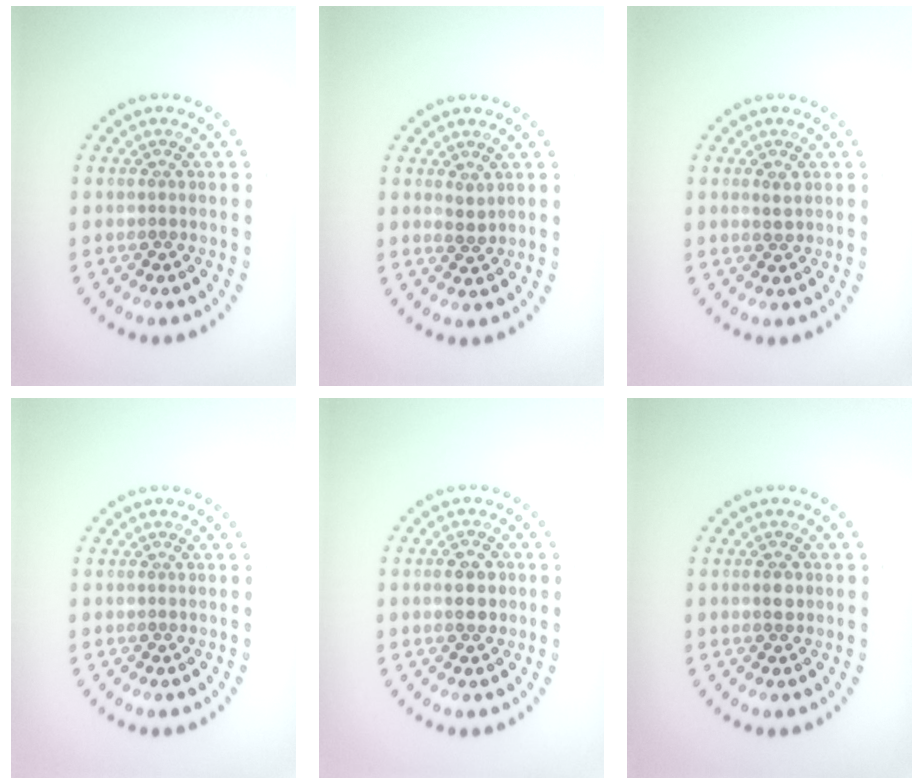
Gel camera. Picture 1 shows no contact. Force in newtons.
{"total": 1.1, "press": 1.0, "slide": 0.6}
{"total": 1.0, "press": 1.0, "slide": 0.1}
{"total": 0.0}
{"total": 2.2, "press": 2.2, "slide": 0.0}
{"total": 1.5, "press": 1.5, "slide": 0.3}